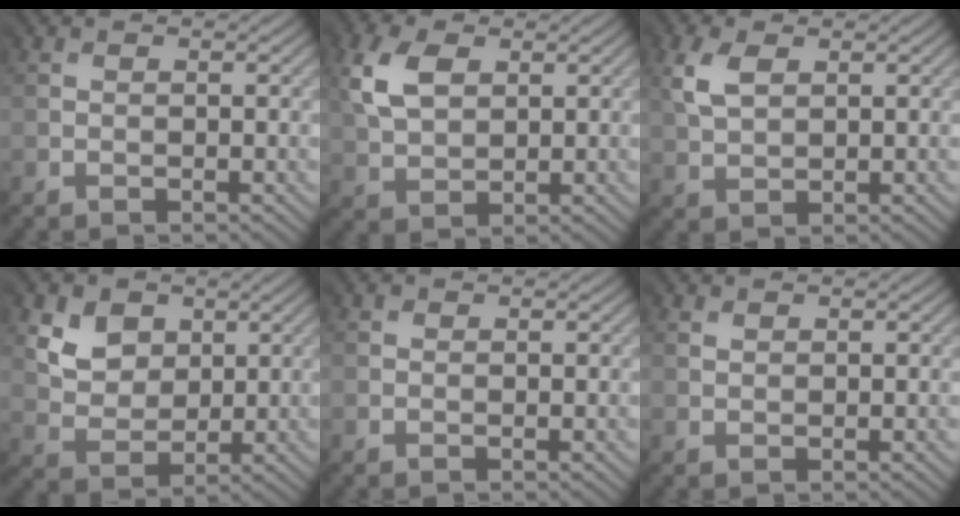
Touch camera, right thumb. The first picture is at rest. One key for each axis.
{"total": 5.6, "fx": 2.5, "fy": 3.7, "fz": 3.4, "tx": -0.100, "ty": 0.010, "tz": 0.047}
{"total": 3.5, "fx": 1.9, "fy": 2.1, "fz": 1.9, "tx": -0.062, "ty": 0.006, "tz": 0.036}
{"total": 5.2, "fx": 3.0, "fy": 4.0, "fz": 1.7, "tx": -0.066, "ty": -0.009, "tz": 0.047}
{"total": 0.6, "fx": 0.3, "fy": 0.5, "fz": 0.0, "tx": 0.004, "ty": -0.001, "tz": 0.003}
{"total": 1.1, "fx": 1.0, "fy": 0.3, "fz": -0.4, "tx": 0.003, "ty": 0.000, "tz": 0.019}